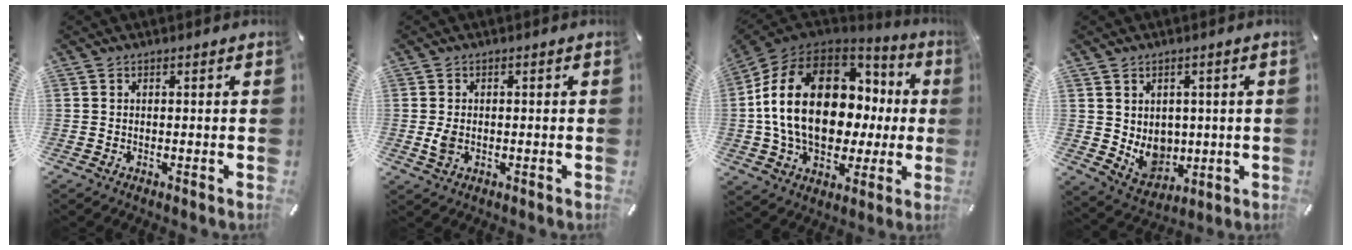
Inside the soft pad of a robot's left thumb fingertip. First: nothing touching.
{"total": 3.2, "force": [-0.5, 2.4, 2.1], "torque": [-0.043, -0.004, -0.013]}
{"total": 23.4, "force": [2.9, 15.9, 16.9], "torque": [-0.347, -0.004, 0.057]}
{"total": 7.2, "force": [1.6, 6.7, 2.0], "torque": [-0.029, -0.021, 0.038]}